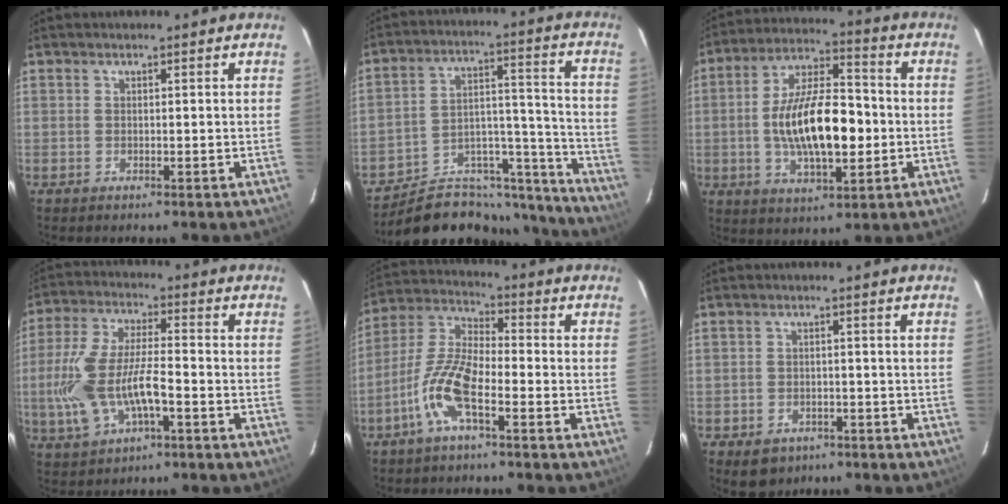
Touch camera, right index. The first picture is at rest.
{"total": 23.5, "force": [-20.6, 9.0, 6.8], "torque": [-0.102, 0.062, -0.281]}
{"total": 16.7, "force": [-2.0, 7.0, 15.0], "torque": [-0.276, 0.009, -0.033]}
{"total": 14.7, "force": [-4.2, 6.0, 12.7], "torque": [-0.276, -0.003, -0.073]}
{"total": 10.5, "force": [-5.2, 3.0, 8.7], "torque": [-0.192, 0.002, -0.107]}
{"total": 5.9, "force": [-3.6, 4.3, 2.0], "torque": [-0.046, 0.006, -0.042]}